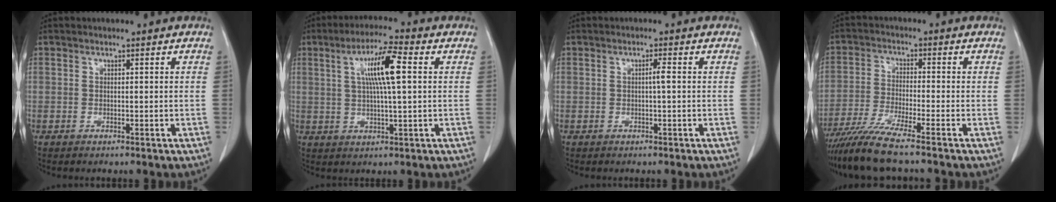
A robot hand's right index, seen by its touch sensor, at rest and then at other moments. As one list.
[{"total": 8.5, "force": [2.0, 0.5, 8.3], "torque": [-0.152, 0.009, 0.034]}, {"total": 1.3, "force": [0.0, -0.1, 1.3], "torque": [-0.022, 0.001, -0.001]}, {"total": 7.7, "force": [-6.3, -1.0, 4.2], "torque": [-0.081, -0.027, -0.120]}]